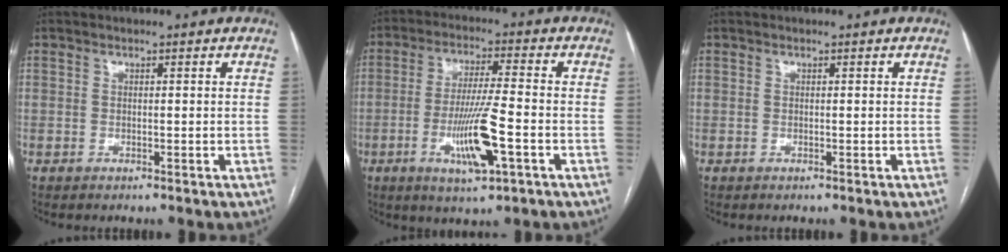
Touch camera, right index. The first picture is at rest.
{"total": 10.3, "force": [-3.5, 0.7, 9.6], "torque": [-0.182, -0.009, -0.060]}
{"total": 0.0}